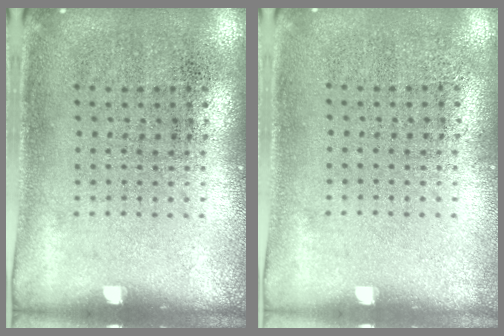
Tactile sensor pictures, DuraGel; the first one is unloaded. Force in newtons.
{"total": 0.0}